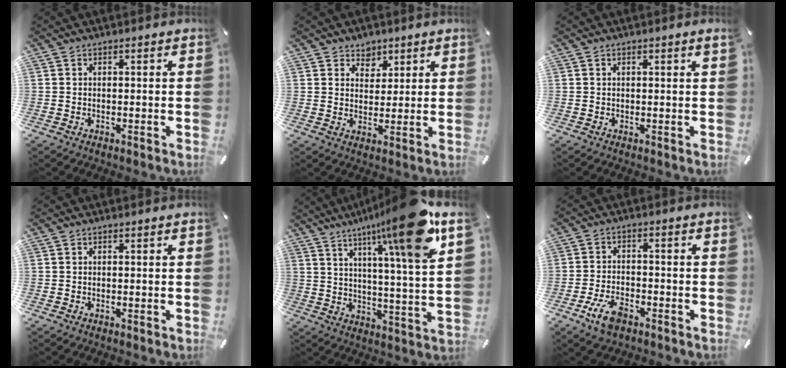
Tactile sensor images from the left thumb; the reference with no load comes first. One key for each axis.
{"total": 4.8, "fx": 2.9, "fy": 3.7, "fz": 0.1, "tx": 0.006, "ty": -0.016, "tz": 0.049}
{"total": 0.7, "fx": 0.4, "fy": 0.0, "fz": 0.6, "tx": -0.009, "ty": -0.001, "tz": 0.006}
{"total": 0.0}
{"total": 19.4, "fx": 12.3, "fy": 2.1, "fz": 14.9, "tx": -0.221, "ty": -0.071, "tz": 0.180}
{"total": 7.2, "fx": -3.9, "fy": 3.7, "fz": 4.7, "tx": -0.102, "ty": 0.013, "tz": -0.072}